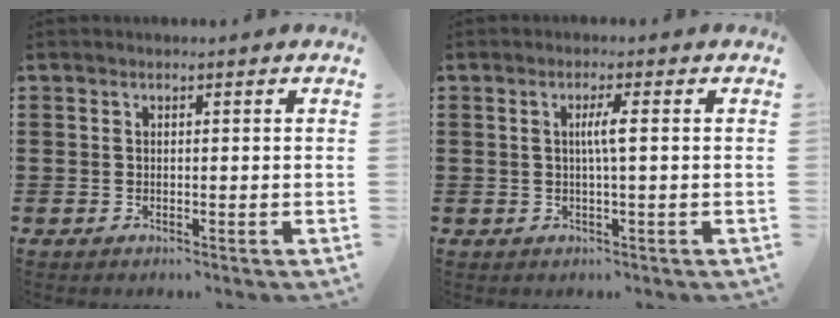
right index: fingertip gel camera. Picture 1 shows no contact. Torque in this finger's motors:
{"motor_torque": [0.46, -0.24, 0.08, 0.08]}